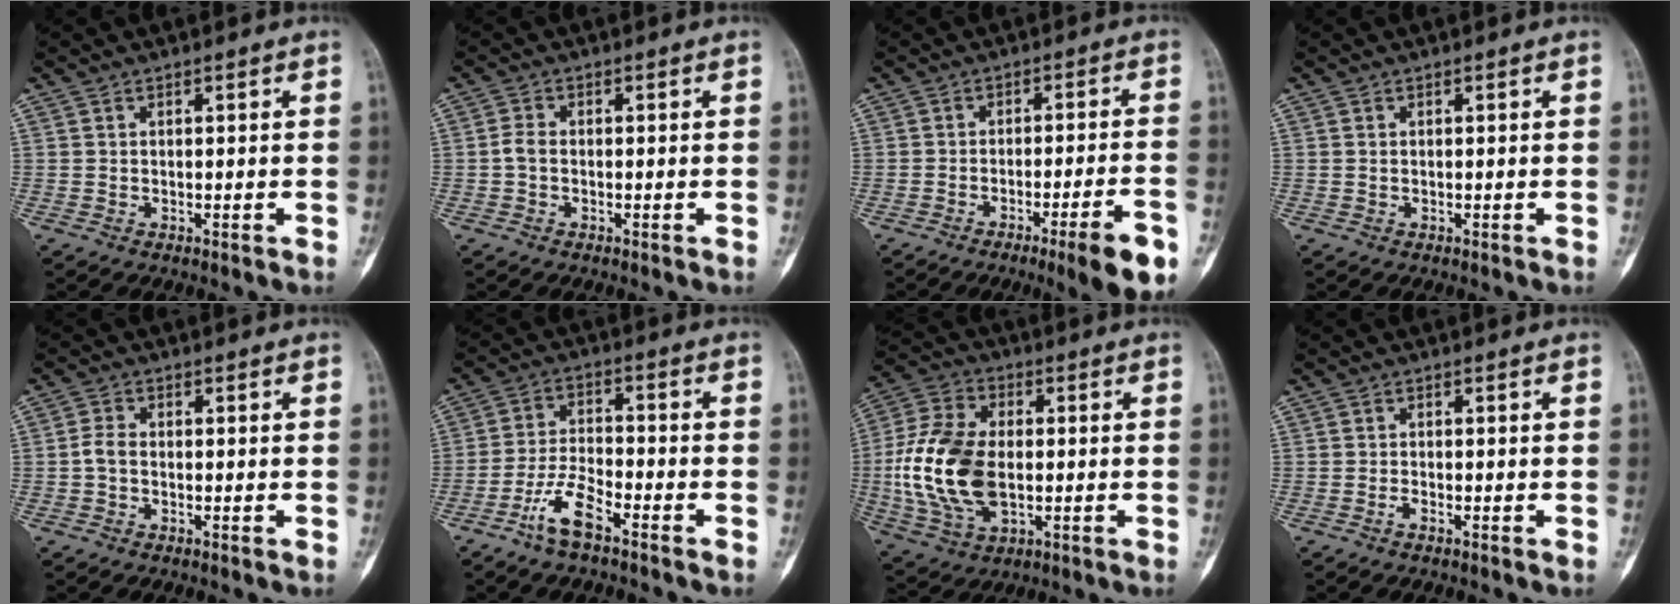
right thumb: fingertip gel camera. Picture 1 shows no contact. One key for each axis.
{"total": 2.0, "fx": -0.5, "fy": 1.3, "fz": 1.4, "tx": -0.029, "ty": 0.003, "tz": -0.015}
{"total": 10.4, "fx": -5.6, "fy": 1.0, "fz": 8.7, "tx": -0.120, "ty": 0.015, "tz": -0.077}
{"total": 0.0}
{"total": 2.4, "fx": -0.6, "fy": 1.5, "fz": 1.8, "tx": -0.035, "ty": 0.006, "tz": -0.018}
{"total": 7.5, "fx": -4.9, "fy": 2.2, "fz": 5.2, "tx": -0.110, "ty": 0.025, "tz": -0.098}
{"total": 17.8, "fx": -1.2, "fy": 10.9, "fz": 14.1, "tx": -0.288, "ty": 0.005, "tz": -0.018}
{"total": 1.0, "fx": -0.7, "fy": 0.2, "fz": 0.6, "tx": -0.015, "ty": 0.001, "tz": -0.017}